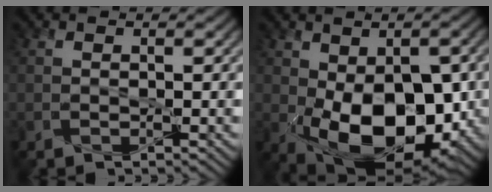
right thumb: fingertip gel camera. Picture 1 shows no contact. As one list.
[{"total": 15.4, "force": [-3.2, 9.2, 11.9], "torque": [-0.200, -0.042, -0.035]}]